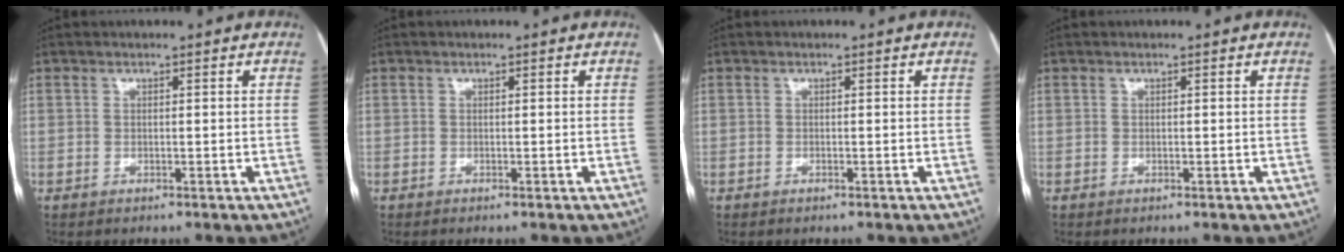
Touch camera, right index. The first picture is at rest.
{"total": 0.0}
{"total": 0.0}
{"total": 0.0}